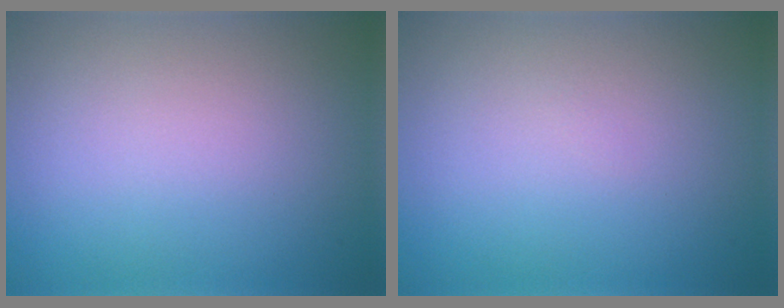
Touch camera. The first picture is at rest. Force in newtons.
{"total": 0.0}